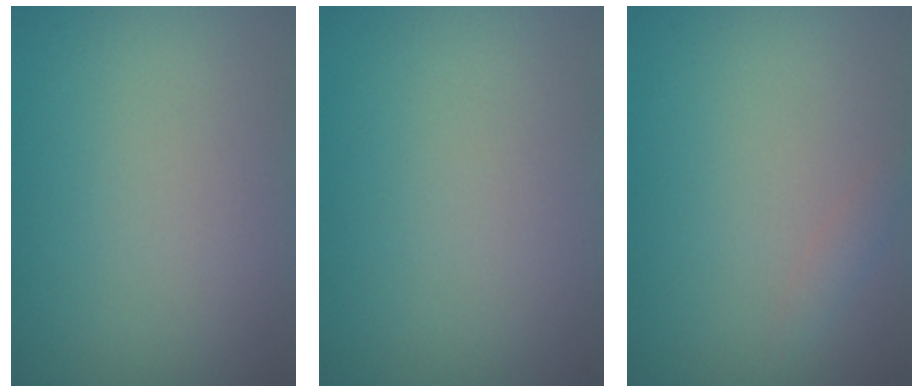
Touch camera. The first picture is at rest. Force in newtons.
{"total": 0.0}
{"total": 0.9, "press": 0.9, "slide": 0.0}